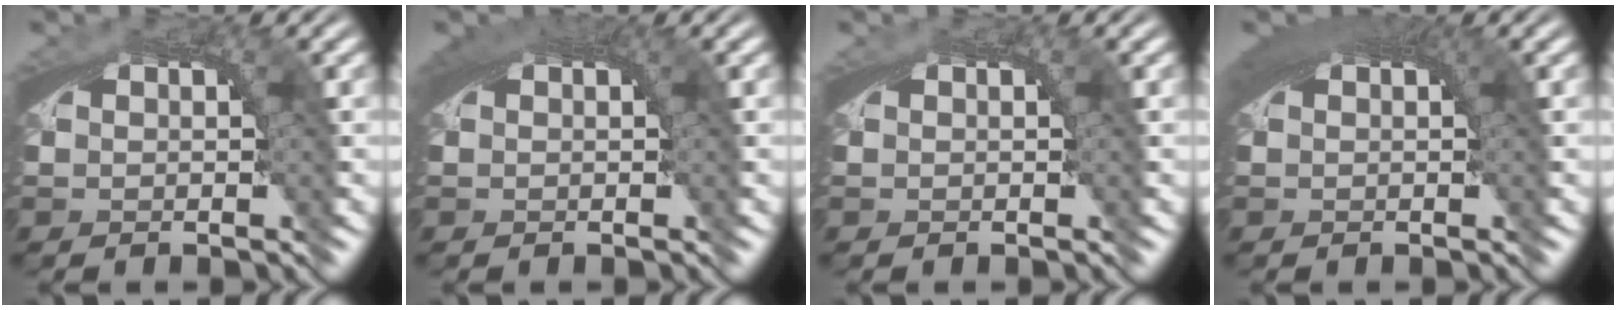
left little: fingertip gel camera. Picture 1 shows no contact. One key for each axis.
{"total": 1.8, "fx": 0.8, "fy": 0.2, "fz": 1.6, "tx": -0.019, "ty": 0.005, "tz": 0.012}
{"total": 0.0}
{"total": 2.7, "fx": 1.1, "fy": 0.6, "fz": 2.3, "tx": -0.026, "ty": 0.010, "tz": 0.015}